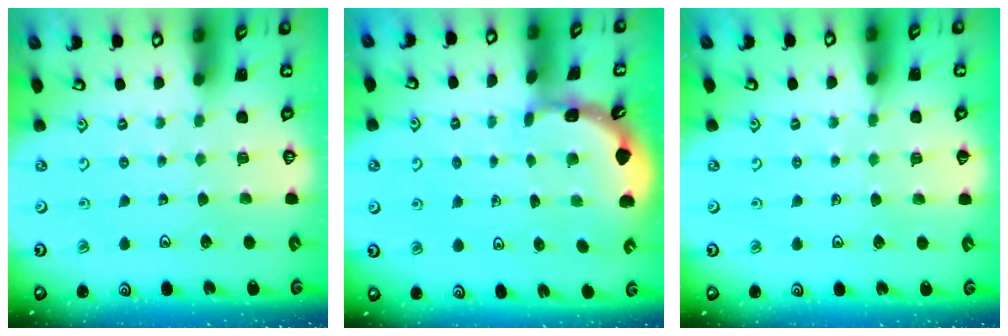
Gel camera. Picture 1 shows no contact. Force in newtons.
{"total": 1.6, "press": 1.6, "slide": 0.1}
{"total": 1.9, "press": 1.9, "slide": 0.3}